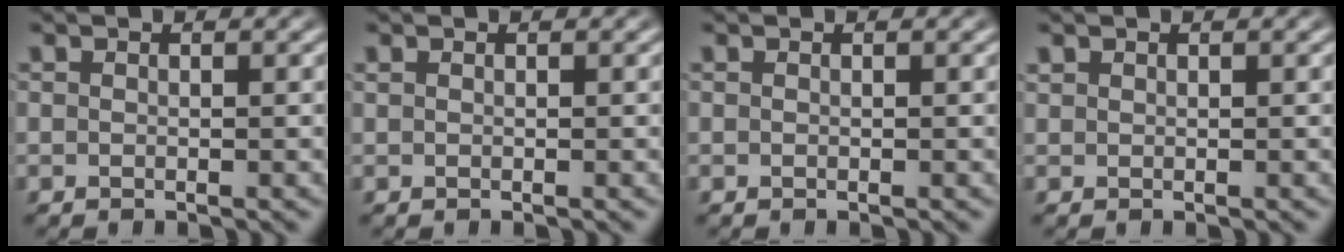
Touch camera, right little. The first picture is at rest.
{"total": 0.0}
{"total": 0.0}
{"total": 0.5, "force": [0.5, -0.1, 0.1], "torque": [-0.003, -0.002, 0.016]}